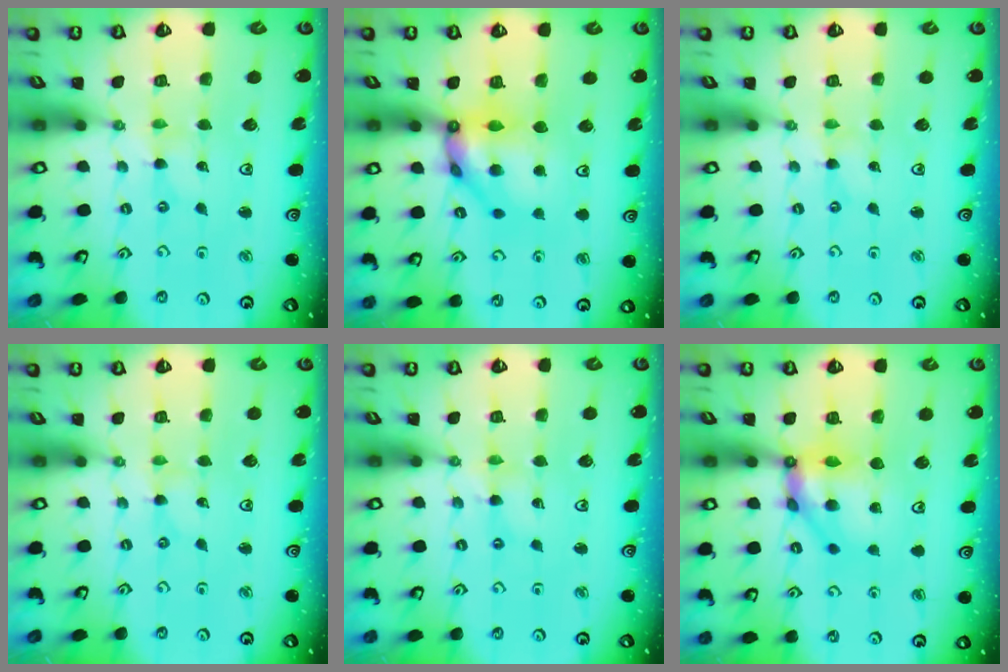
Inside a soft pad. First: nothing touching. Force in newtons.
{"total": 12.3, "press": 12.2, "slide": 1.8}
{"total": 0.0}
{"total": 0.0}
{"total": 2.0, "press": 1.9, "slide": 0.3}
{"total": 10.3, "press": 10.2, "slide": 1.2}